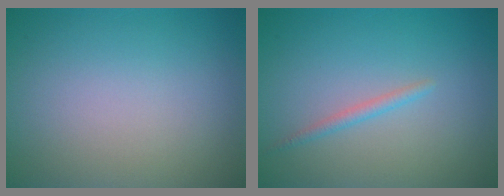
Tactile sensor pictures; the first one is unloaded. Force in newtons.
{"total": 1.1, "press": 1.1, "slide": 0.0}